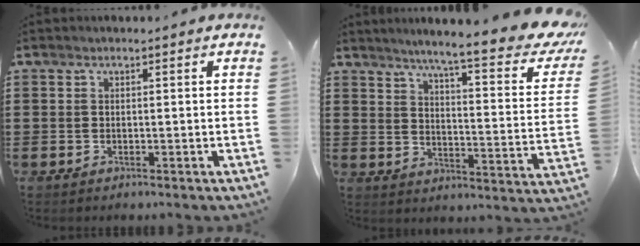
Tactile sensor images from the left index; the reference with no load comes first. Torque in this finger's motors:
{"motor_torque": [2.14, 0.00, -0.03, -0.09]}